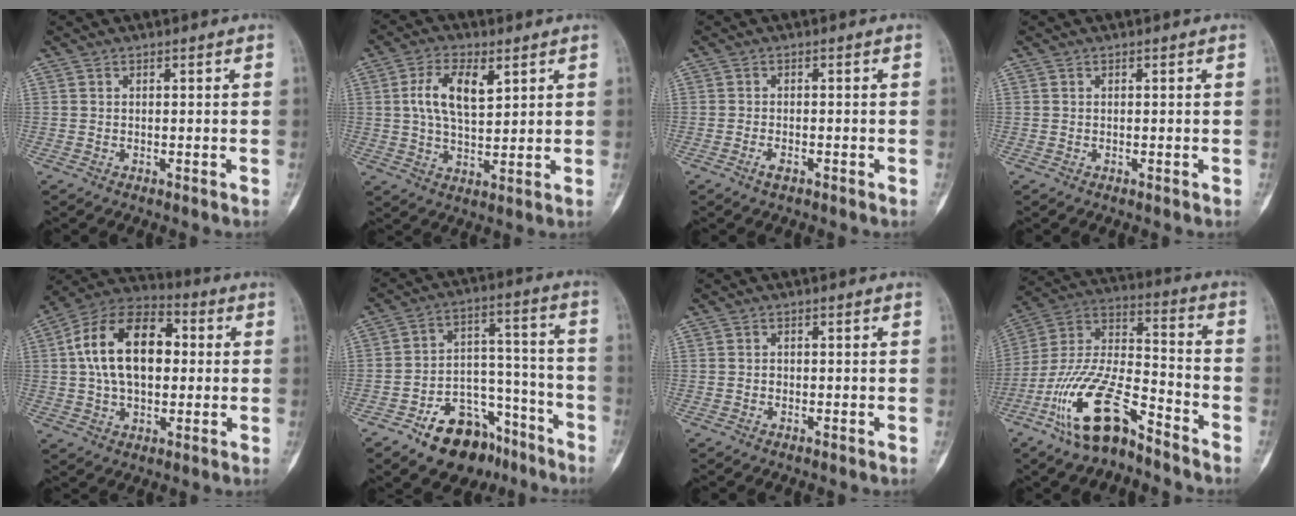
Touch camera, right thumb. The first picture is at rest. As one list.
[{"total": 9.1, "force": [3.0, 4.5, 7.4], "torque": [-0.131, -0.007, 0.056]}, {"total": 1.7, "force": [-1.0, 0.7, 1.1], "torque": [-0.026, 0.001, -0.021]}, {"total": 0.0}, {"total": 18.3, "force": [2.5, 11.2, 14.3], "torque": [-0.232, 0.025, 0.037]}, {"total": 16.2, "force": [-10.3, 9.7, 8.0], "torque": [-0.078, 0.094, -0.158]}, {"total": 0.6, "force": [-0.1, 0.5, 0.3], "torque": [-0.004, 0.002, -0.002]}, {"total": 17.4, "force": [-11.0, 6.2, 11.9], "torque": [-0.230, 0.076, -0.211]}]